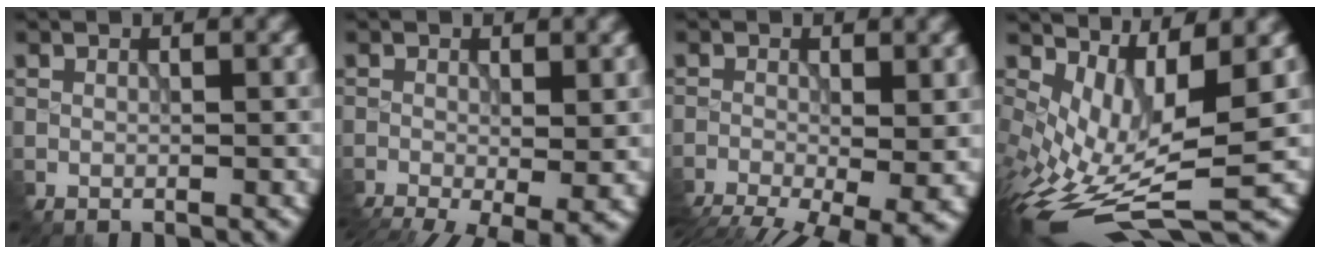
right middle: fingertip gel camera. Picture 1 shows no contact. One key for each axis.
{"total": 7.5, "fx": -3.4, "fy": 3.0, "fz": 6.0, "tx": -0.091, "ty": -0.022, "tz": -0.029}
{"total": 9.7, "fx": -5.4, "fy": 4.4, "fz": 6.9, "tx": -0.106, "ty": -0.022, "tz": -0.049}
{"total": 7.9, "fx": -1.6, "fy": 3.3, "fz": 6.9, "tx": -0.149, "ty": -0.032, "tz": -0.011}